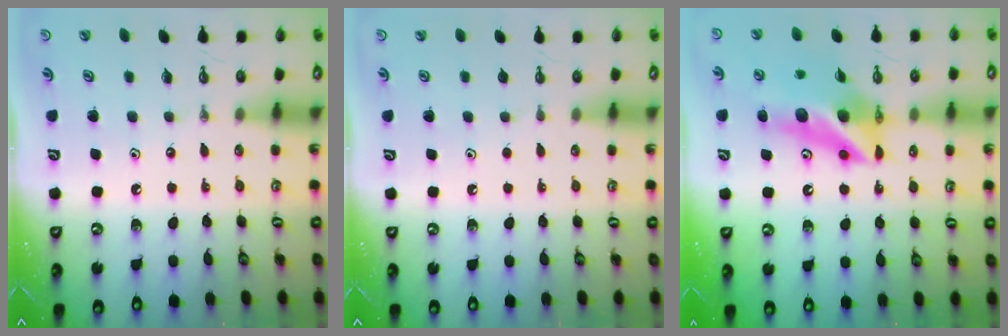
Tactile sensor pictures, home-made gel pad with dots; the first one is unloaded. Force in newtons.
{"total": 0.0}
{"total": 12.4, "press": 12.3, "slide": 1.2}